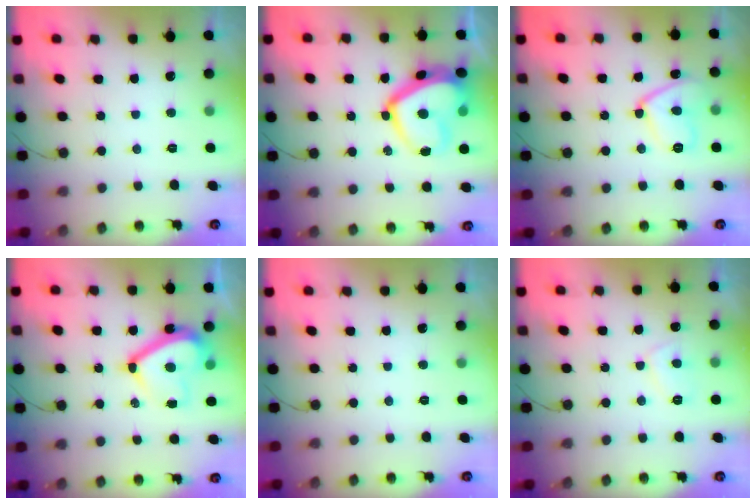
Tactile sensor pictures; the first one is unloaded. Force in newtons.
{"total": 15.6, "press": 15.6, "slide": 1.0}
{"total": 9.9, "press": 9.9, "slide": 0.8}
{"total": 13.1, "press": 12.8, "slide": 2.4}
{"total": 0.0}
{"total": 4.2, "press": 4.2, "slide": 0.6}